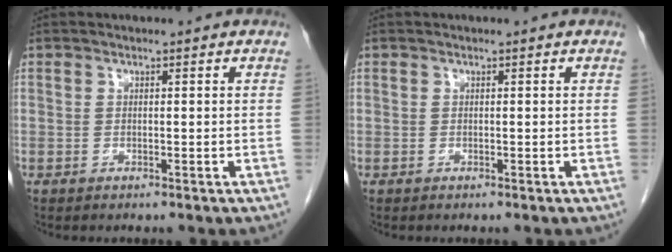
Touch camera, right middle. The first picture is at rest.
{"total": 0.0}